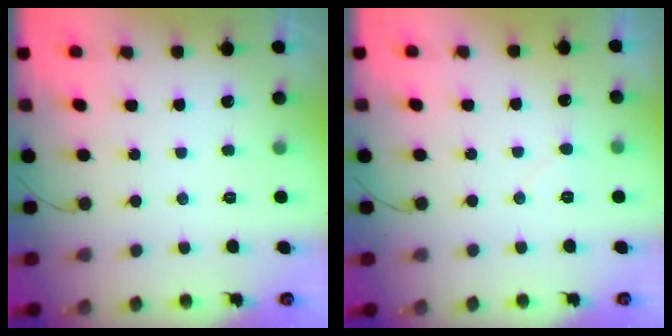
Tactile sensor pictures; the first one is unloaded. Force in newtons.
{"total": 4.5, "press": 4.5, "slide": 0.3}